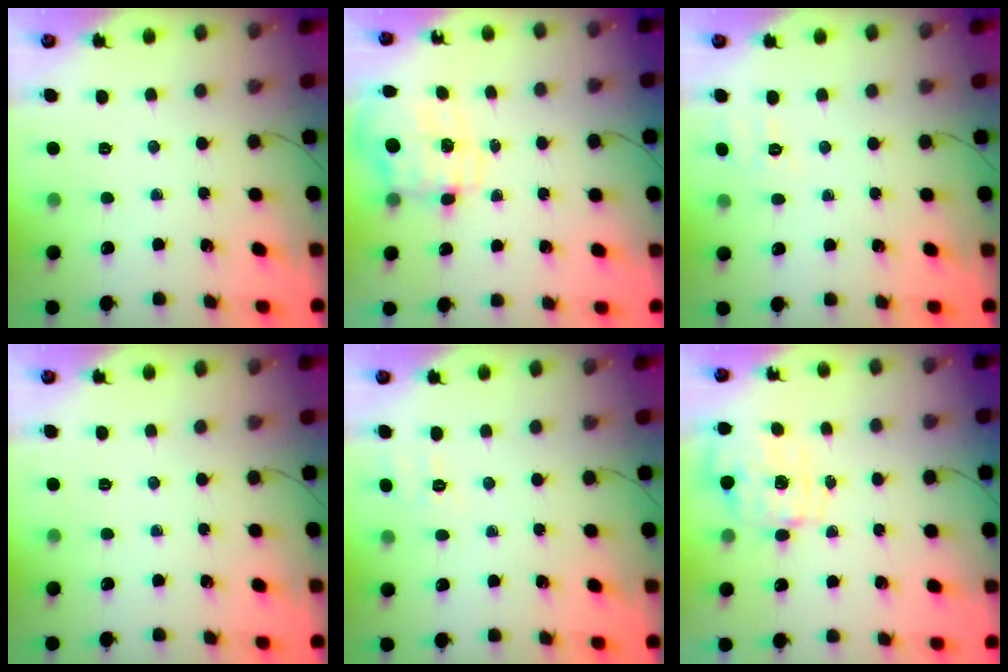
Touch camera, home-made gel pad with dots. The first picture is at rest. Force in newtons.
{"total": 3.3, "press": 3.2, "slide": 1.1}
{"total": 2.5, "press": 1.6, "slide": 1.9}
{"total": 0.0}
{"total": 2.5, "press": 1.6, "slide": 1.9}
{"total": 2.8, "press": 2.7, "slide": 0.9}